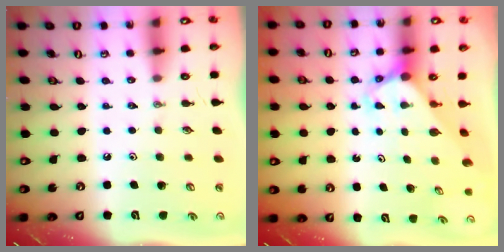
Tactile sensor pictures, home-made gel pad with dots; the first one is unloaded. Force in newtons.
{"total": 3.2, "press": 3.2, "slide": 0.2}